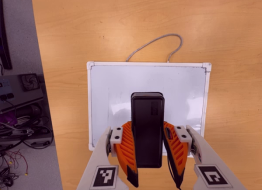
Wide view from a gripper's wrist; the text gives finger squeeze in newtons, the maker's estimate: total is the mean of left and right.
{"total": 6.9, "left": 5.6, "right": 8.1}